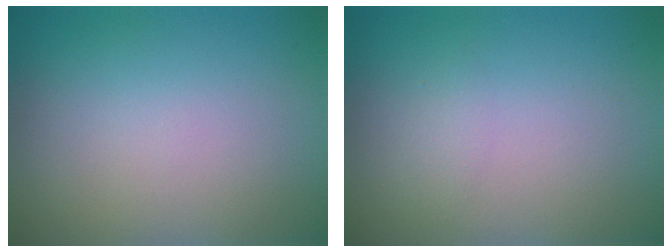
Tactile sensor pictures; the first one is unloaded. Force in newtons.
{"total": 0.9, "press": 0.9, "slide": 0.1}